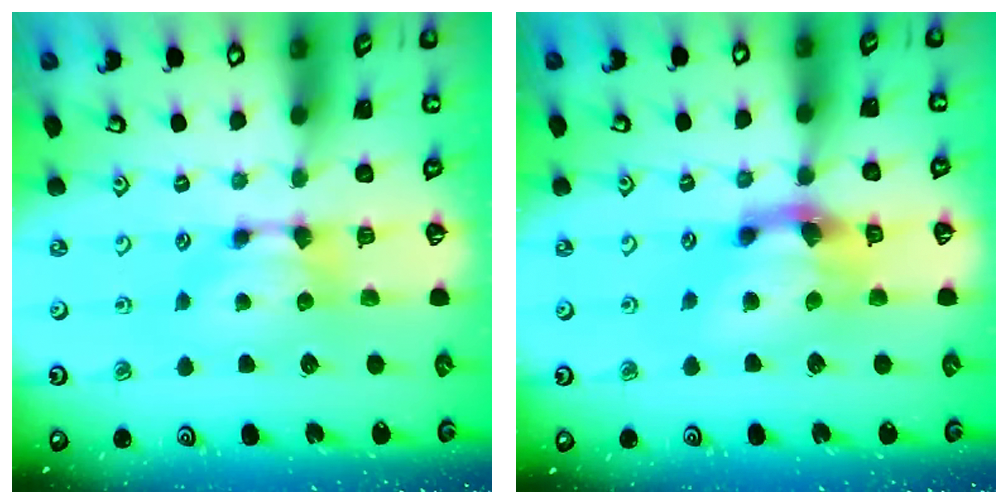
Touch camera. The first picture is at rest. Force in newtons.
{"total": 5.1, "press": 4.4, "slide": 2.4}